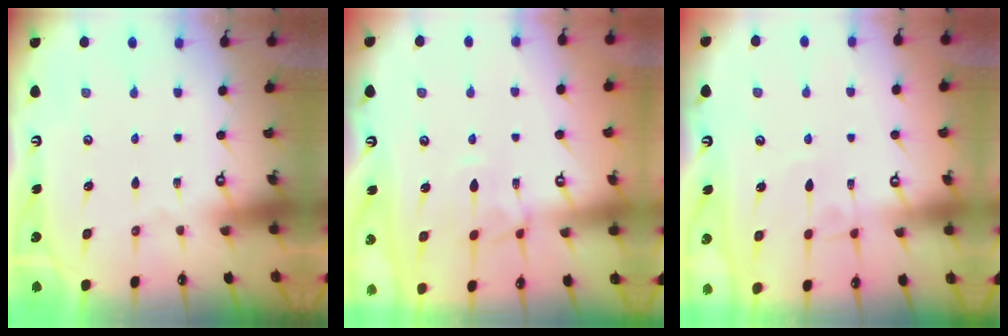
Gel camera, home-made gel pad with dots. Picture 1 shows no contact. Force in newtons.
{"total": 2.2, "press": 2.1, "slide": 0.5}
{"total": 1.3, "press": 1.3, "slide": 0.5}